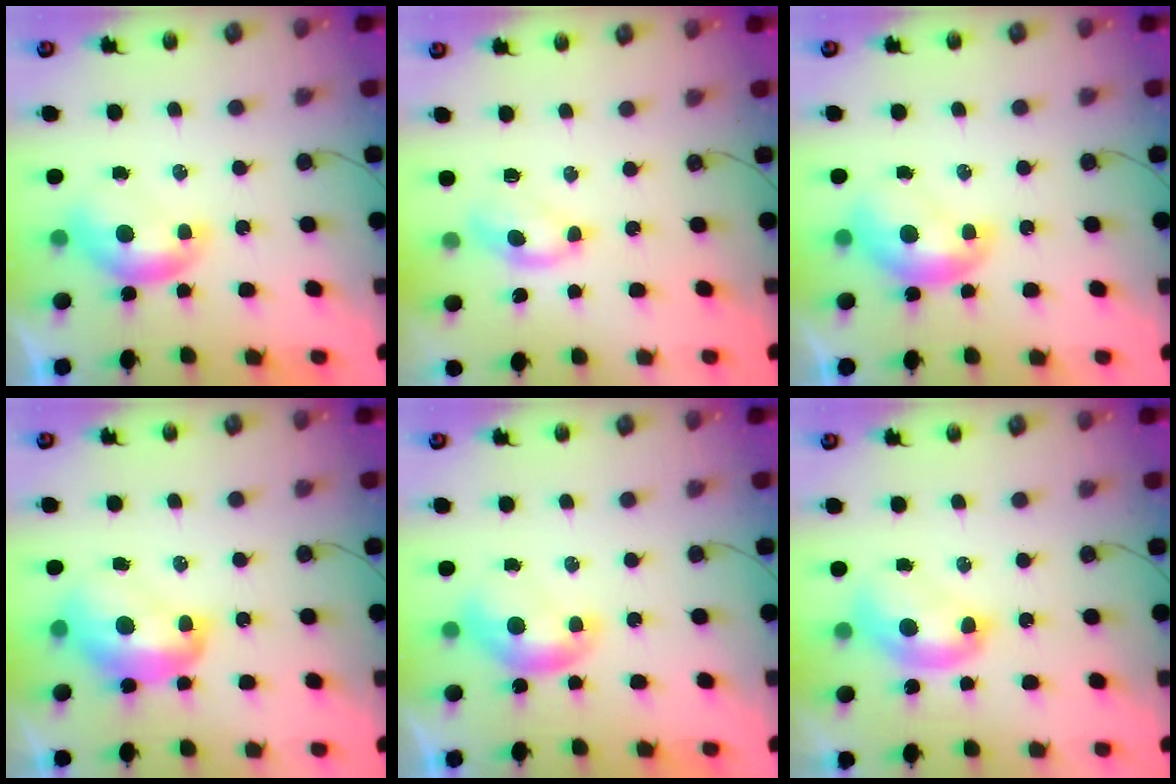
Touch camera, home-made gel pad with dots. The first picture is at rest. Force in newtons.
{"total": 1.2, "press": 1.1, "slide": 0.5}
{"total": 1.6, "press": 1.5, "slide": 0.2}
{"total": 4.4, "press": 4.4, "slide": 0.5}
{"total": 0.0}
{"total": 2.7, "press": 2.7, "slide": 0.1}